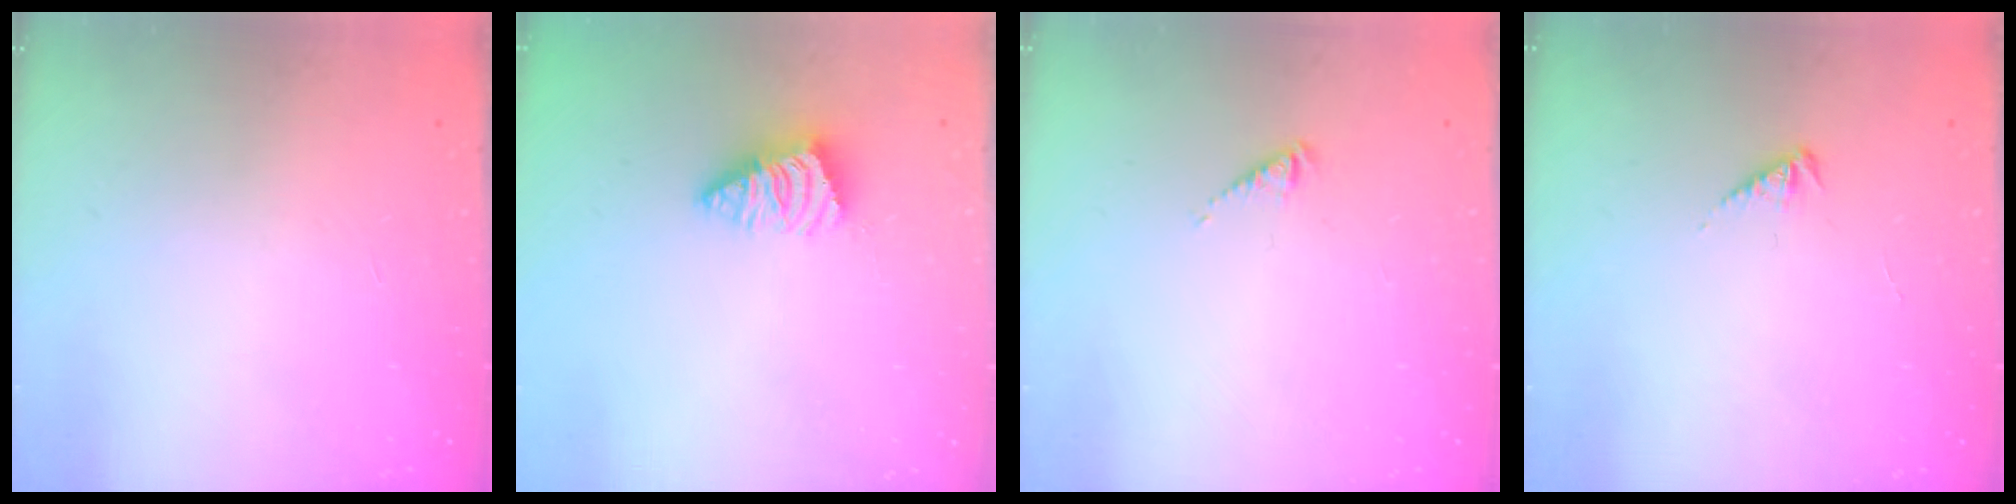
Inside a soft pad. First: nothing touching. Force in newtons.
{"total": 2.6, "press": 2.6, "slide": 0.5}
{"total": 1.1, "press": 1.0, "slide": 0.3}
{"total": 2.3, "press": 2.3, "slide": 0.5}